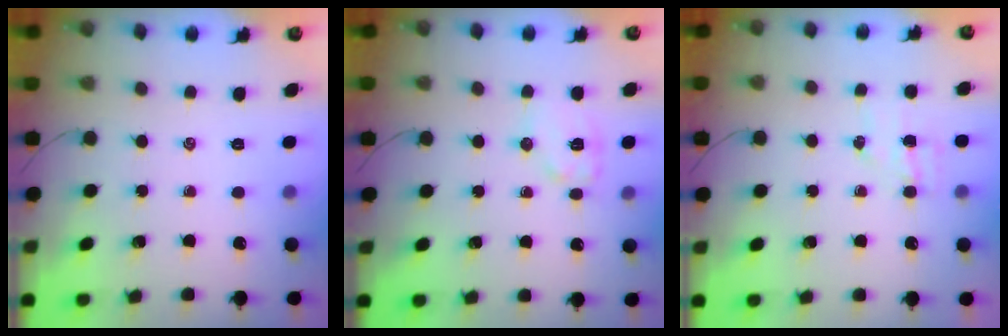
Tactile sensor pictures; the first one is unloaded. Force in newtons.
{"total": 8.4, "press": 8.4, "slide": 0.1}
{"total": 5.6, "press": 5.5, "slide": 1.2}